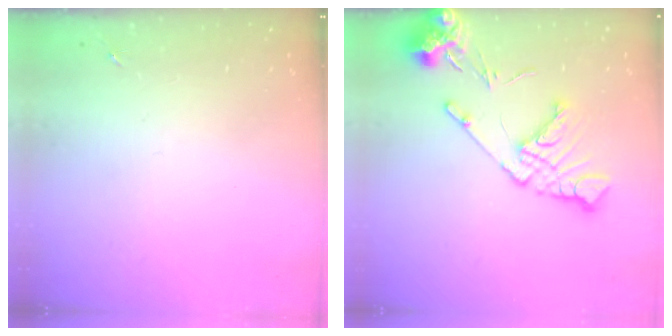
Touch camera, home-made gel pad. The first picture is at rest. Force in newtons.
{"total": 15.5, "press": 15.4, "slide": 2.0}